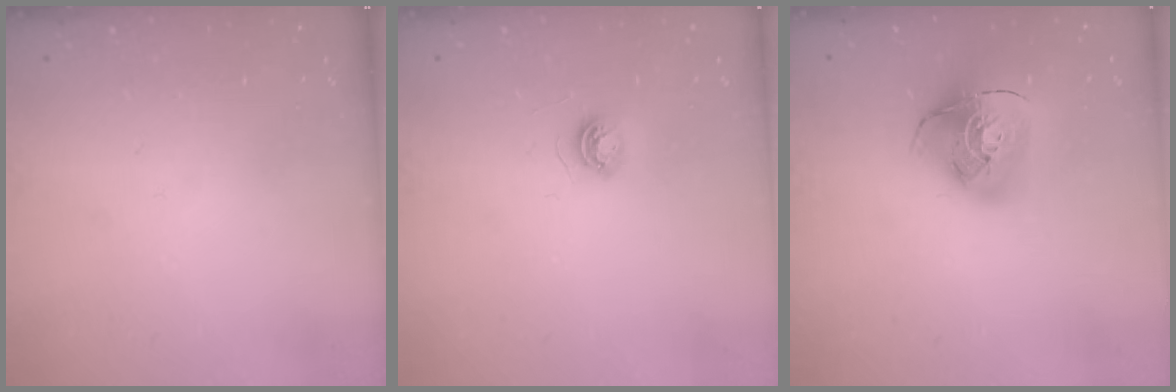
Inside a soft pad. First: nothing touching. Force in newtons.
{"total": 4.0, "press": 4.0, "slide": 0.5}
{"total": 14.1, "press": 14.0, "slide": 1.7}